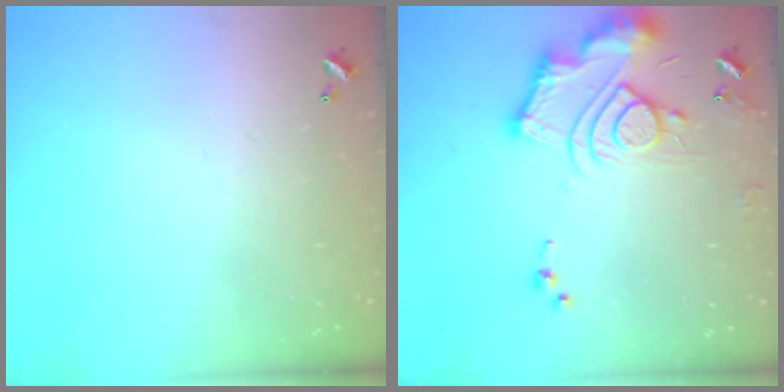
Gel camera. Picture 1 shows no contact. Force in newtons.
{"total": 14.1, "press": 14.1, "slide": 1.3}